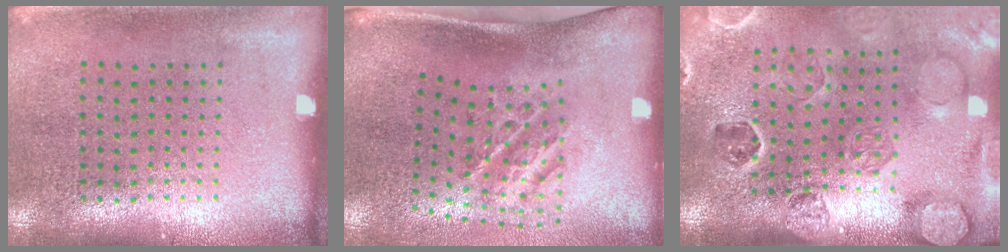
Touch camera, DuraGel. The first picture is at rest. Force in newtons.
{"total": 1.8, "press": 1.2, "slide": 1.3}
{"total": 2.7, "press": 2.6, "slide": 0.5}